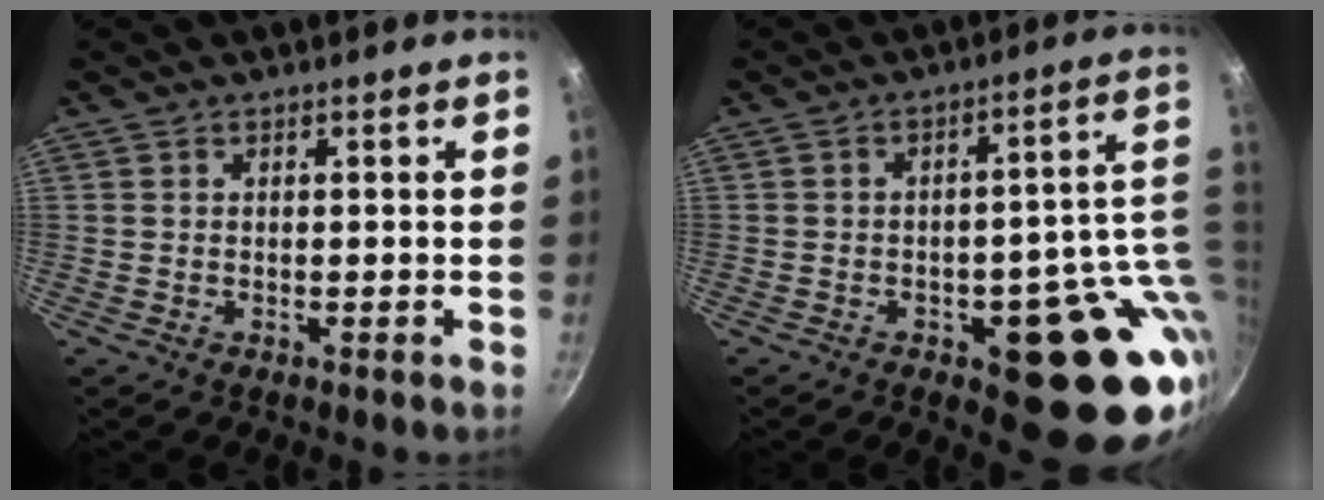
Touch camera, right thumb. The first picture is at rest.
{"total": 18.3, "force": [-2.9, 8.7, 15.9], "torque": [-0.122, 0.014, -0.031]}